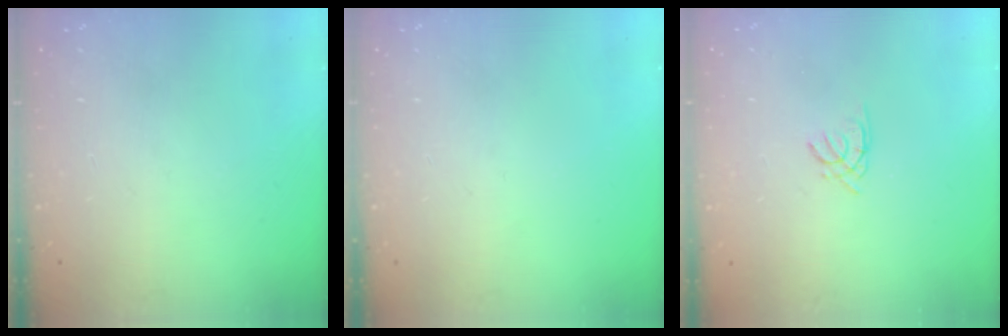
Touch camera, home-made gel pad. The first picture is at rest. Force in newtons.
{"total": 0.0}
{"total": 0.5, "press": 0.4, "slide": 0.3}